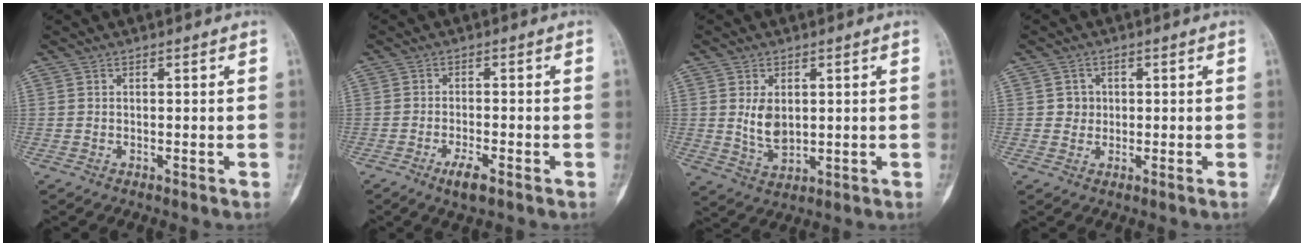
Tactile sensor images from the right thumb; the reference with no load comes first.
{"total": 4.1, "force": [-2.3, 1.0, 3.2], "torque": [-0.064, 0.004, -0.041]}
{"total": 5.7, "force": [1.0, 3.7, 4.2], "torque": [-0.063, -0.014, 0.030]}
{"total": 2.1, "force": [0.2, 2.0, 0.6], "torque": [0.002, 0.005, -0.001]}